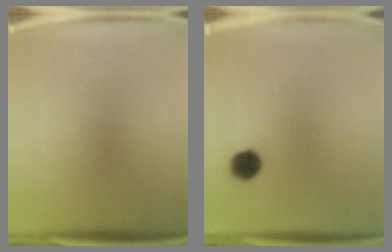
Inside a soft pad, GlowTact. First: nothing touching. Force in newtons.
{"total": 4.8}